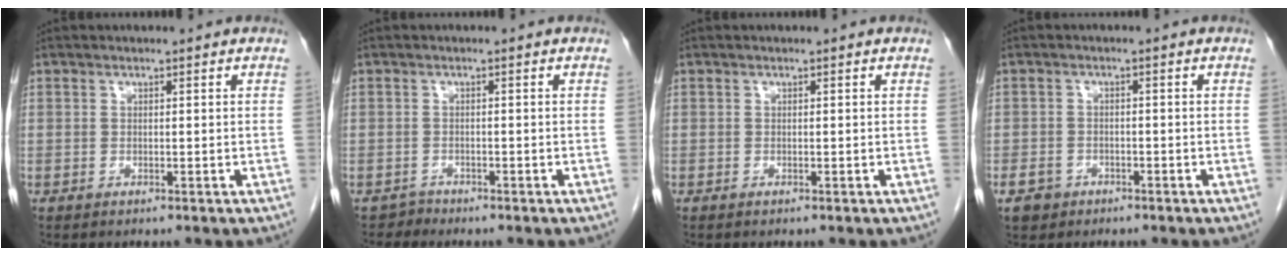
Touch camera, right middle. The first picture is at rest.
{"total": 1.1, "force": [-0.9, 0.2, -0.6], "torque": [0.011, -0.004, -0.016]}
{"total": 0.0}
{"total": 3.2, "force": [-1.9, 2.5, 0.7], "torque": [-0.016, 0.006, -0.029]}